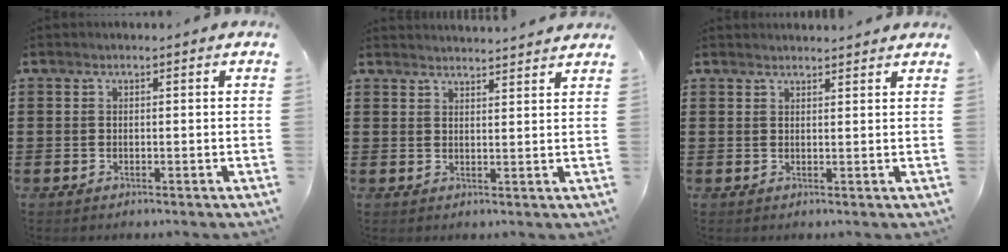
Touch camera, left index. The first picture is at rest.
{"total": 2.5, "force": [2.4, -0.4, -0.2], "torque": [-0.005, -0.010, 0.046]}
{"total": 1.6, "force": [1.5, 0.0, 0.1], "torque": [-0.005, 0.000, 0.030]}